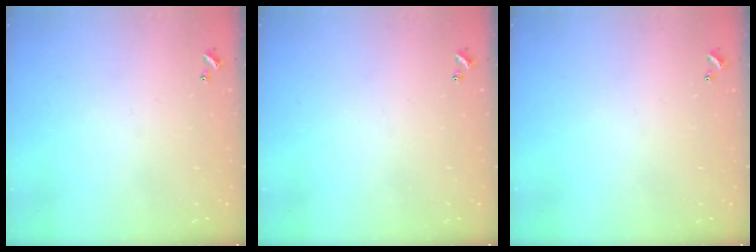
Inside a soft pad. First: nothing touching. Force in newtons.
{"total": 0.0}
{"total": 0.0}